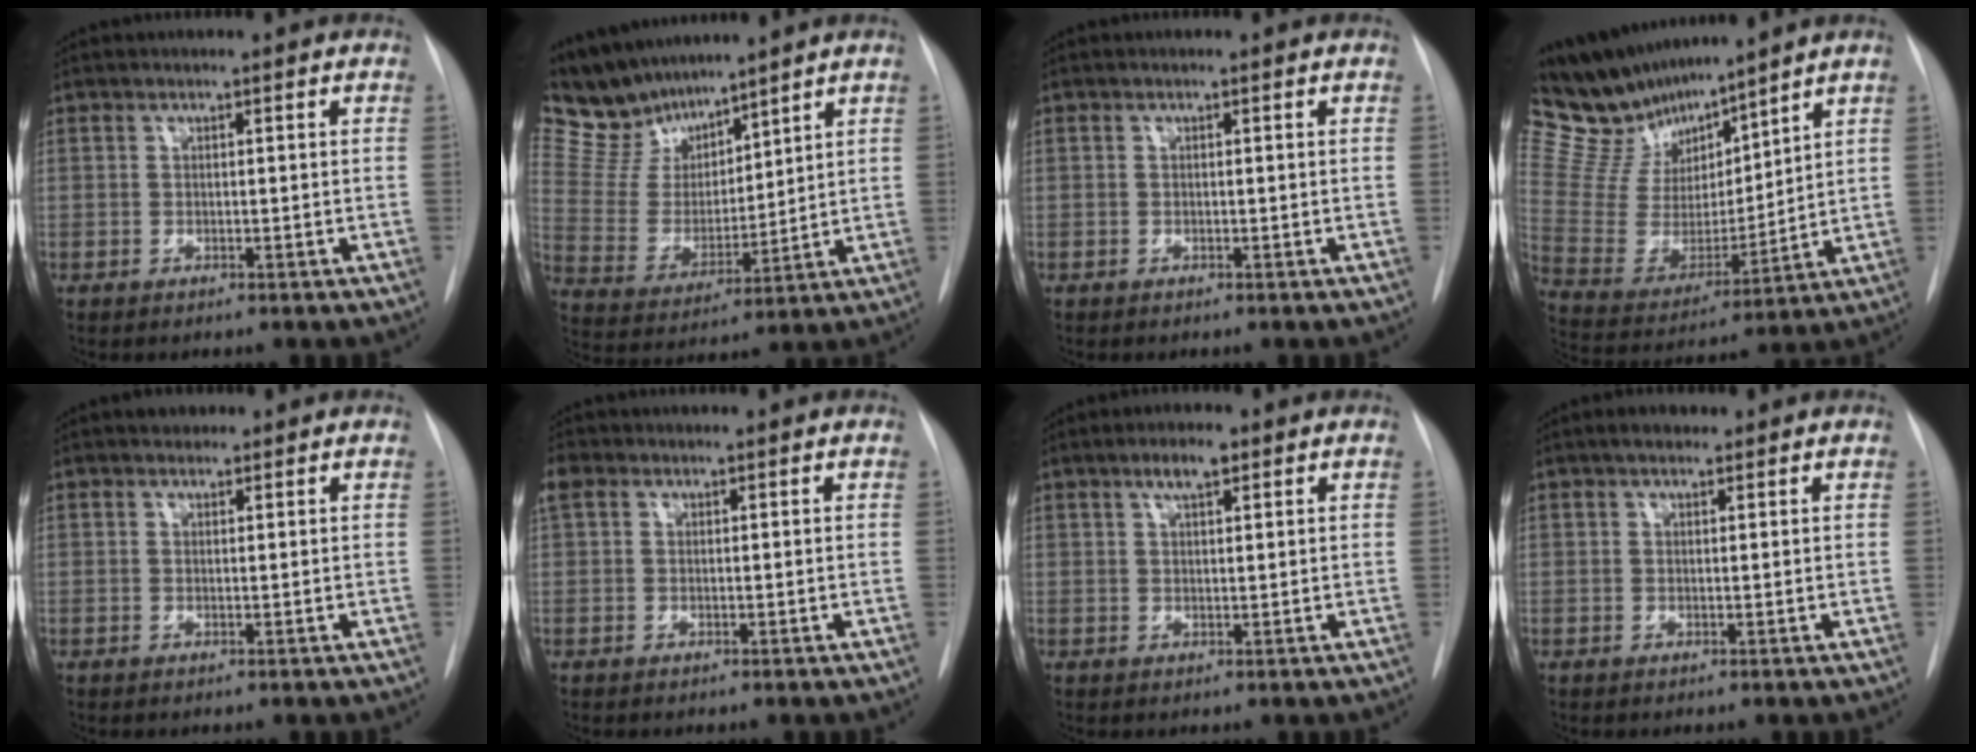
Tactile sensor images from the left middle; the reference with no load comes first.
{"total": 12.2, "force": [10.8, 4.5, 3.5], "torque": [-0.086, 0.016, 0.218]}
{"total": 0.0}
{"total": 16.2, "force": [14.3, 4.3, 6.3], "torque": [-0.129, 0.003, 0.278]}
{"total": 1.5, "force": [1.1, 0.9, 0.3], "torque": [-0.007, 0.005, 0.015]}
{"total": 2.1, "force": [1.0, 1.5, 0.9], "torque": [-0.025, 0.021, 0.022]}
{"total": 3.2, "force": [1.9, 0.9, 2.3], "torque": [-0.046, 0.005, 0.034]}
{"total": 2.0, "force": [1.5, 0.9, 1.0], "torque": [-0.021, 0.008, 0.022]}